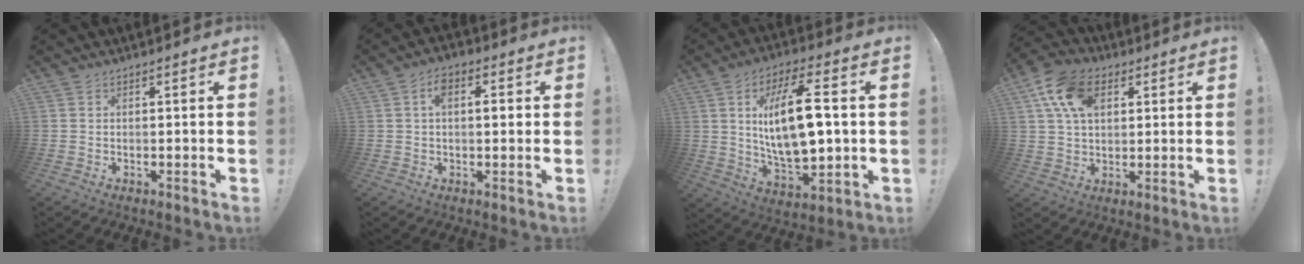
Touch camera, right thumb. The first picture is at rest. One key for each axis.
{"total": 5.5, "fx": 0.8, "fy": 2.7, "fz": 4.7, "tx": -0.068, "ty": 0.008, "tz": 0.007}
{"total": 19.1, "fx": 2.4, "fy": 8.2, "fz": 17.1, "tx": -0.304, "ty": -0.003, "tz": 0.030}
{"total": 13.9, "fx": 5.4, "fy": 9.4, "fz": 8.8, "tx": -0.149, "ty": -0.002, "tz": 0.102}